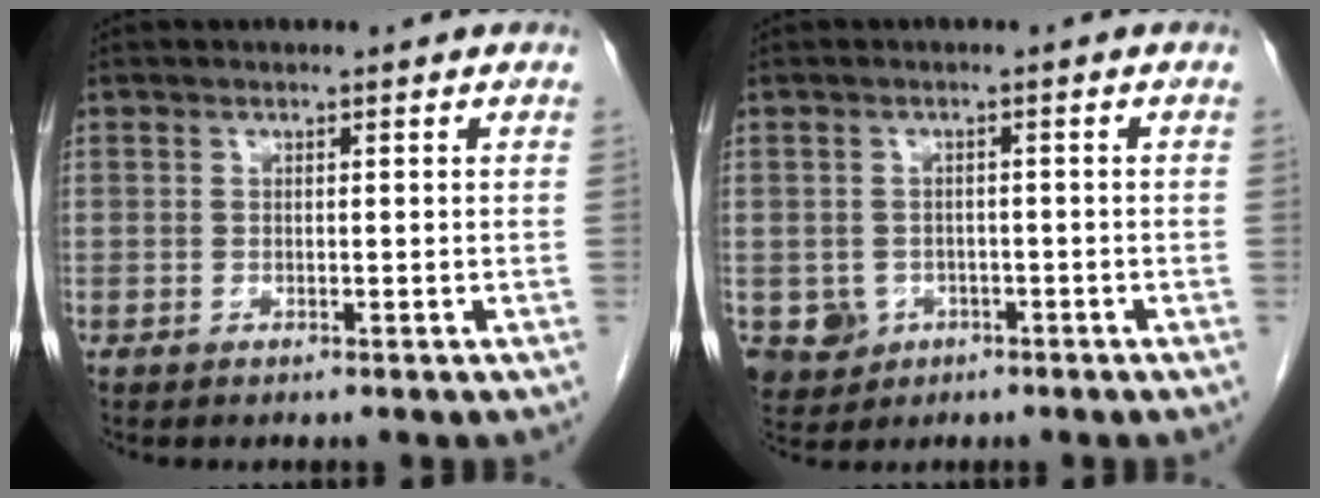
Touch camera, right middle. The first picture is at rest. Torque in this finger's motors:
{"motor_torque": [0.22, -0.03, 0.01, 0.01]}